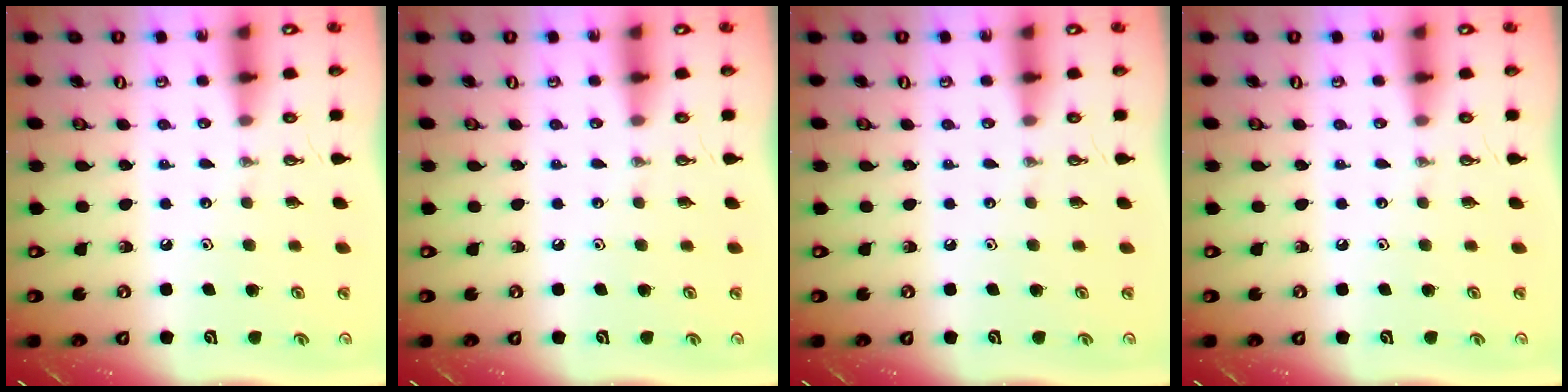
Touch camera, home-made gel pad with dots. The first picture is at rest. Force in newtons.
{"total": 0.0}
{"total": 0.0}
{"total": 0.0}